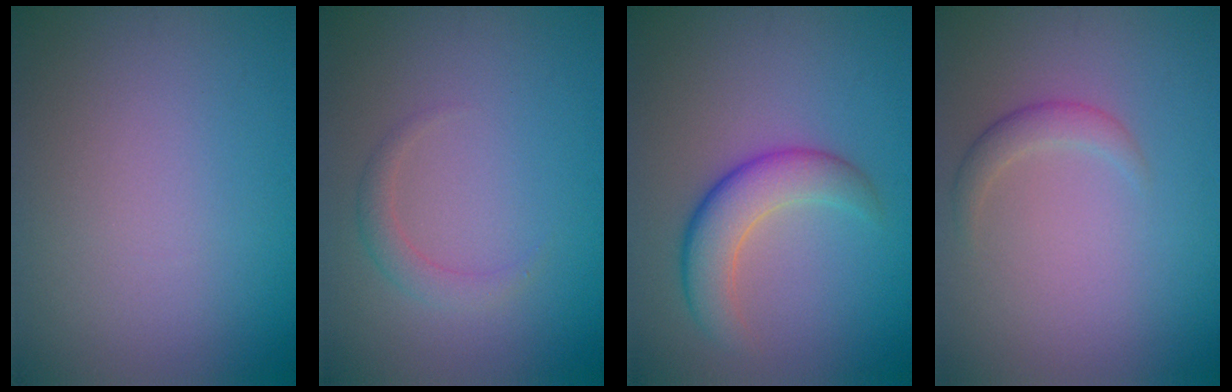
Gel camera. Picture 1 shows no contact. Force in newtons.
{"total": 1.6, "press": 1.6, "slide": 0.1}
{"total": 4.6, "press": 4.6, "slide": 0.2}
{"total": 1.6, "press": 1.6, "slide": 0.1}